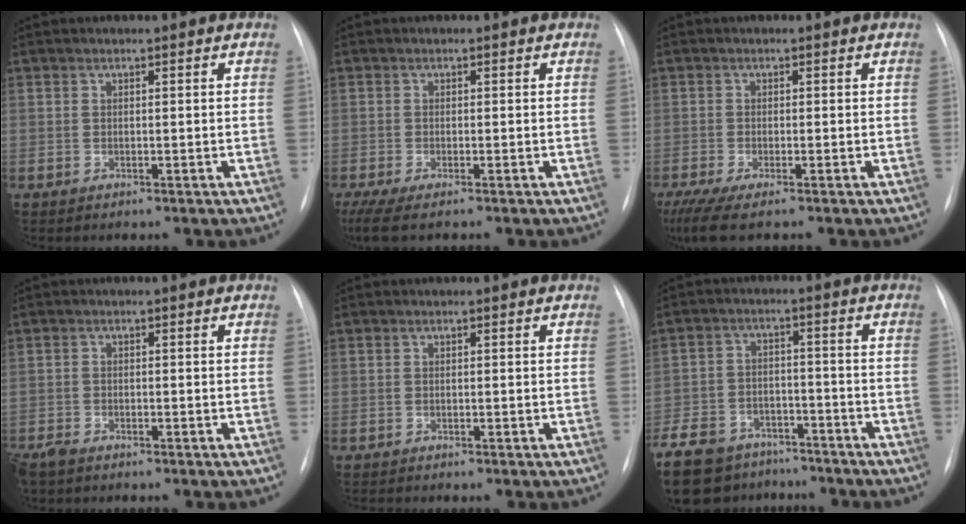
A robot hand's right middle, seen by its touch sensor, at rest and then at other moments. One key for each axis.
{"total": 4.3, "fx": -3.3, "fy": 0.4, "fz": 2.8, "tx": -0.052, "ty": -0.007, "tz": -0.058}
{"total": 5.5, "fx": -4.1, "fy": 0.5, "fz": 3.5, "tx": -0.065, "ty": -0.013, "tz": -0.073}
{"total": 3.2, "fx": -2.7, "fy": 1.2, "fz": 1.3, "tx": -0.028, "ty": -0.006, "tz": -0.049}
{"total": 0.7, "fx": -0.6, "fy": -0.1, "fz": 0.2, "tx": -0.003, "ty": -0.001, "tz": -0.011}
{"total": 18.1, "fx": -14.1, "fy": 9.2, "fz": 6.8, "tx": -0.182, "ty": -0.011, "tz": -0.209}